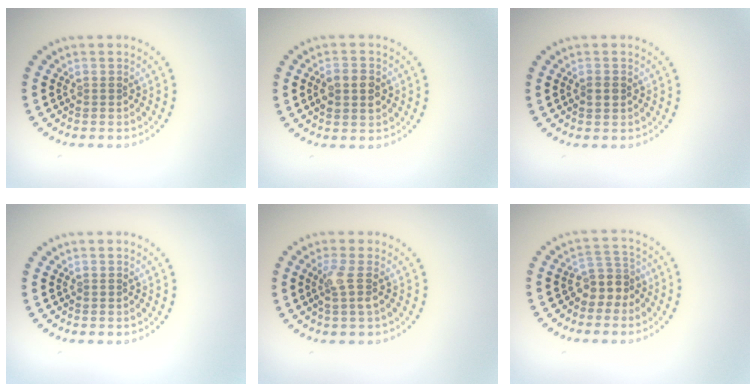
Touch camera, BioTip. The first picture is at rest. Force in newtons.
{"total": 2.9, "press": 2.9, "slide": 0.1}
{"total": 1.2, "press": 1.2, "slide": 0.2}
{"total": 0.0}
{"total": 1.9, "press": 1.5, "slide": 1.2}
{"total": 2.8, "press": 2.2, "slide": 1.7}